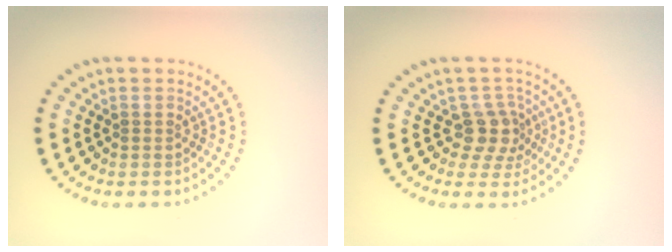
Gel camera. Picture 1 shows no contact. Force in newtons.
{"total": 2.8, "press": 2.1, "slide": 1.9}